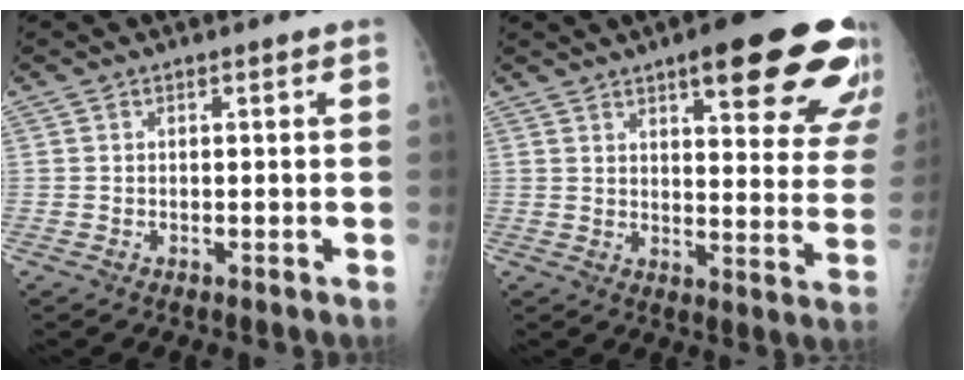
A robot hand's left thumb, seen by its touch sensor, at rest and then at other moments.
{"total": 22.0, "force": [13.1, 6.0, 16.7], "torque": [-0.177, -0.046, 0.160]}